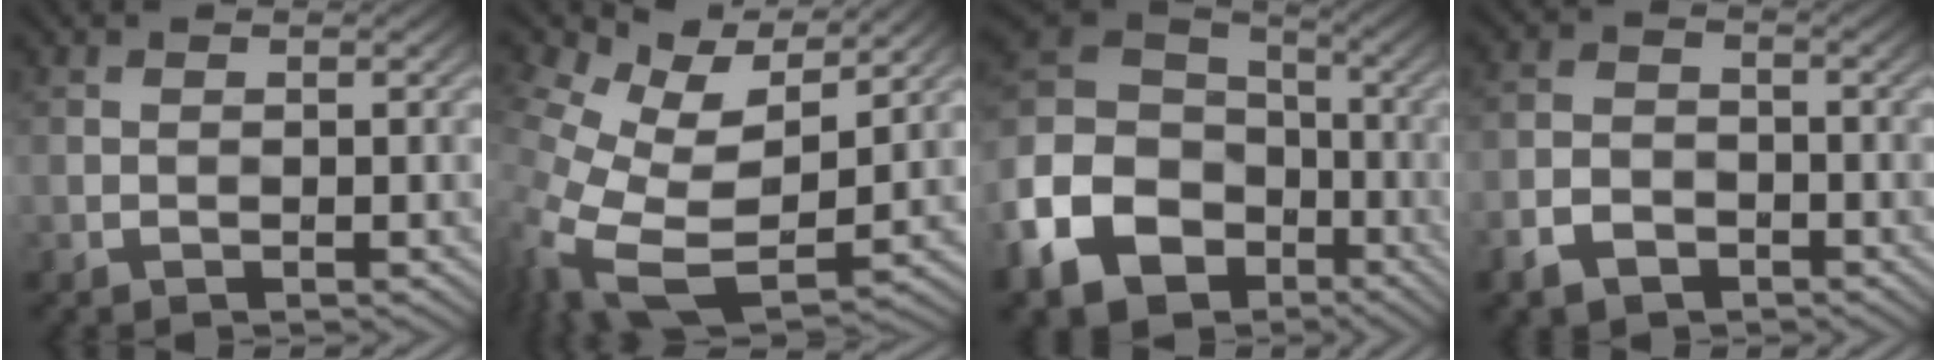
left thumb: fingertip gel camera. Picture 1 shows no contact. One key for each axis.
{"total": 14.2, "fx": 3.0, "fy": 9.1, "fz": 10.4, "tx": -0.259, "ty": -0.017, "tz": 0.075}
{"total": 18.0, "fx": -7.9, "fy": 13.2, "fz": 9.2, "tx": -0.280, "ty": -0.045, "tz": -0.139}
{"total": 4.6, "fx": -3.0, "fy": 2.8, "fz": 2.0, "tx": -0.045, "ty": -0.003, "tz": -0.066}